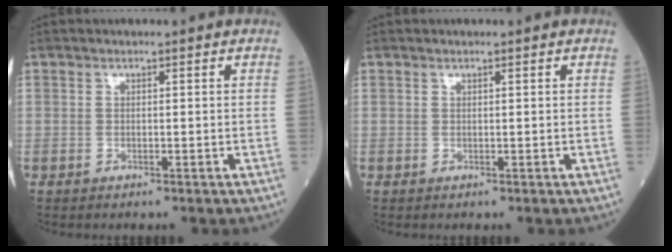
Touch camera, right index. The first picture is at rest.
{"total": 0.0}